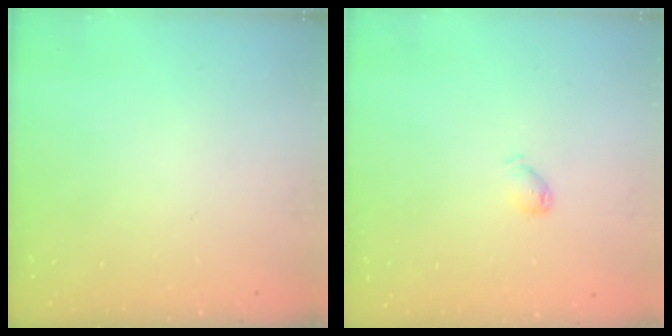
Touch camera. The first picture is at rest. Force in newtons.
{"total": 3.2, "press": 3.1, "slide": 0.4}